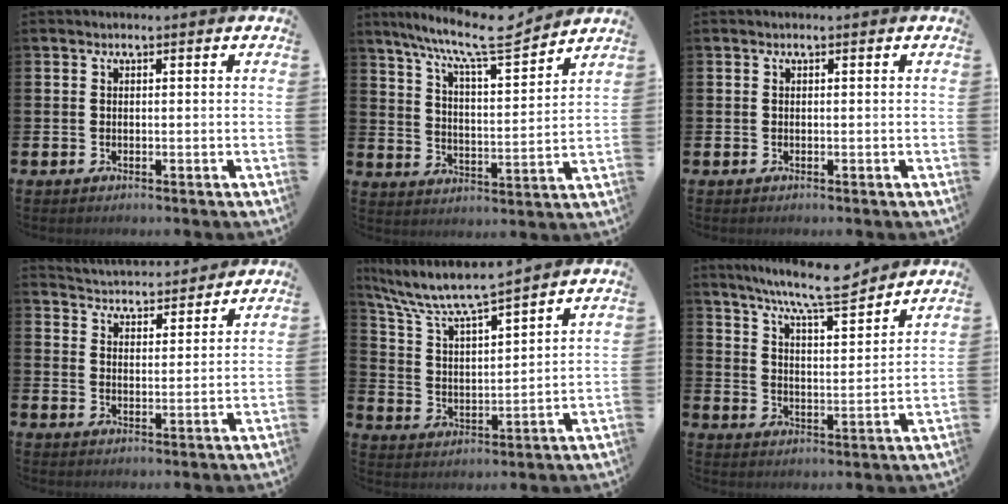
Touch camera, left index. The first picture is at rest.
{"total": 10.5, "force": [9.2, 1.3, 4.9], "torque": [-0.113, -0.056, 0.154]}
{"total": 0.0}
{"total": 4.7, "force": [4.6, 0.6, -0.3], "torque": [-0.007, -0.038, 0.079]}
{"total": 7.8, "force": [7.2, 0.8, 2.9], "torque": [-0.091, -0.046, 0.123]}
{"total": 9.2, "force": [8.5, 0.3, 3.6], "torque": [-0.083, -0.051, 0.148]}